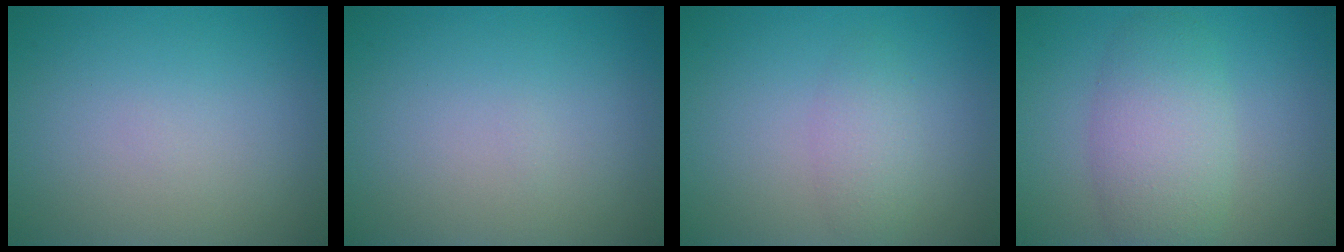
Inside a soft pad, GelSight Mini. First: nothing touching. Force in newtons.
{"total": 0.0}
{"total": 2.0, "press": 2.0, "slide": 0.0}
{"total": 5.0, "press": 5.0, "slide": 0.3}